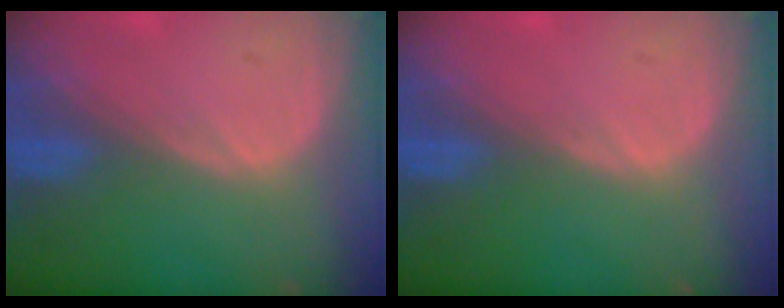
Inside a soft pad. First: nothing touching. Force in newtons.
{"total": 0.0}